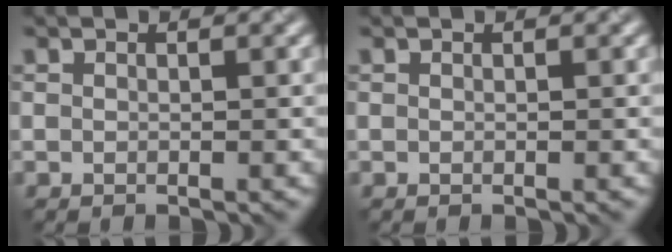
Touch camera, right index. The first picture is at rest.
{"total": 0.0}